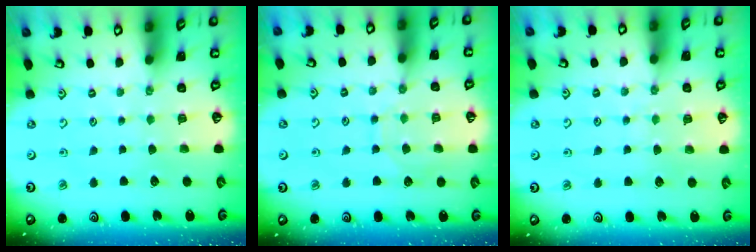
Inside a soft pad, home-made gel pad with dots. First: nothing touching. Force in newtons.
{"total": 7.6, "press": 7.6, "slide": 0.5}
{"total": 5.4, "press": 5.3, "slide": 0.6}